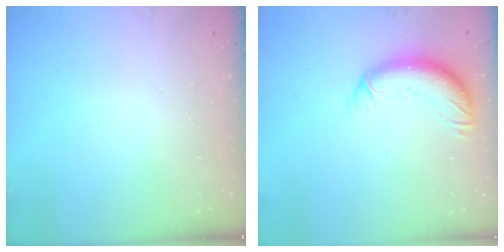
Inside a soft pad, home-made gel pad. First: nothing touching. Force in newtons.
{"total": 11.7, "press": 11.5, "slide": 2.1}